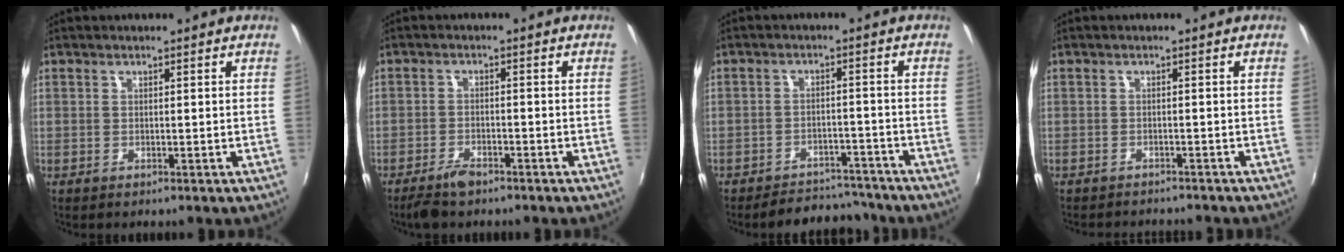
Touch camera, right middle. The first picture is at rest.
{"total": 4.2, "force": [-3.4, 1.4, 2.0], "torque": [-0.057, -0.005, -0.065]}
{"total": 8.9, "force": [-8.2, 3.3, 1.6], "torque": [-0.044, 0.015, -0.104]}
{"total": 5.0, "force": [-4.7, 1.1, 1.3], "torque": [-0.038, -0.013, -0.068]}